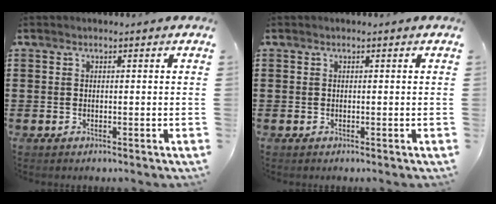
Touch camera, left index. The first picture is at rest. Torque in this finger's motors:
{"motor_torque": [-0.01, -0.01, 0.00, 0.01]}